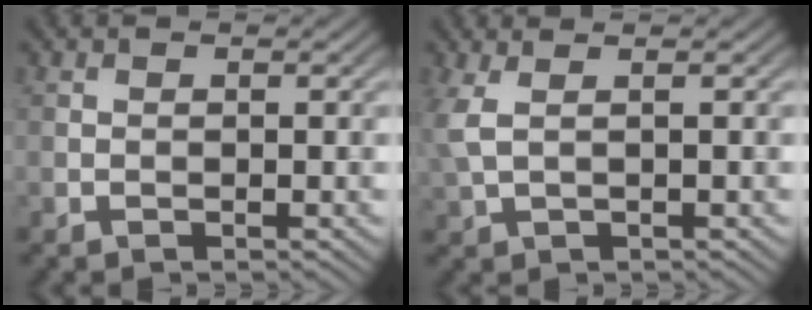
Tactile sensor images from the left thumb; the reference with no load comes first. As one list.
[{"total": 3.0, "force": [1.2, 0.8, 2.7], "torque": [-0.076, 0.012, 0.022]}]